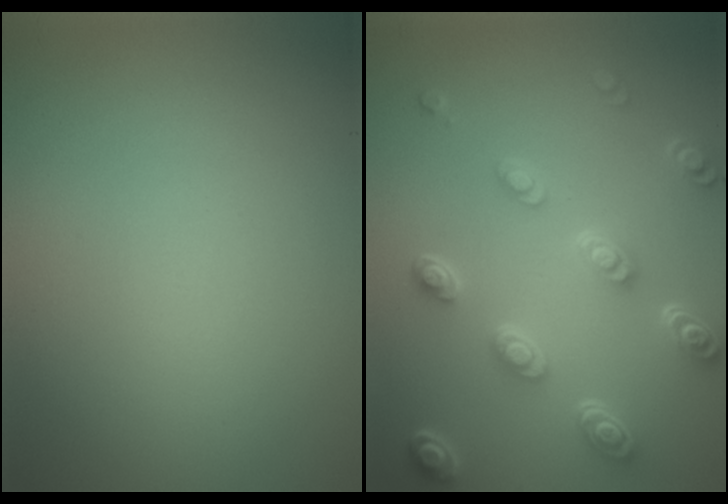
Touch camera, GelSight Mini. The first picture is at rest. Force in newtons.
{"total": 5.1, "press": 3.8, "slide": 3.5}